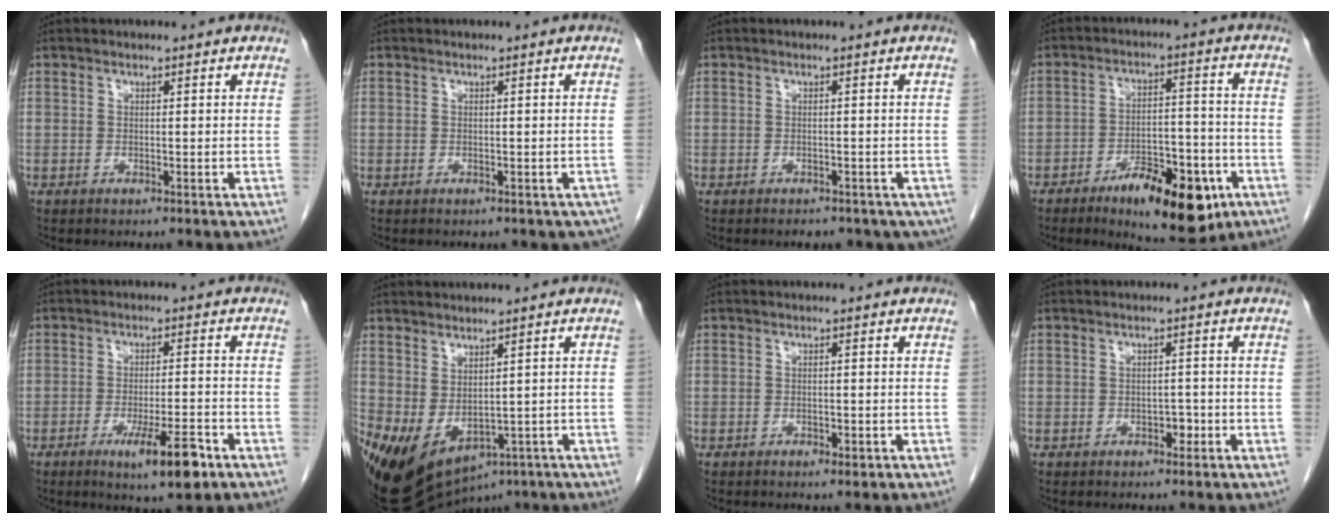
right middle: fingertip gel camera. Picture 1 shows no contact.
{"total": 3.8, "force": [-3.1, 1.7, 1.5], "torque": [-0.006, 0.003, -0.030]}
{"total": 5.3, "force": [-3.9, 2.7, 2.4], "torque": [-0.022, 0.000, -0.041]}
{"total": 13.4, "force": [-7.3, 4.6, 10.3], "torque": [-0.148, 0.002, -0.104]}
{"total": 7.8, "force": [-4.2, 0.9, 6.5], "torque": [-0.105, -0.013, -0.061]}
{"total": 14.2, "force": [-6.3, 7.1, 10.5], "torque": [-0.206, -0.021, -0.076]}
{"total": 1.4, "force": [-0.8, 0.5, 1.1], "torque": [-0.017, 0.000, -0.007]}
{"total": 1.6, "force": [-0.7, 1.0, 1.1], "torque": [-0.012, 0.004, -0.009]}